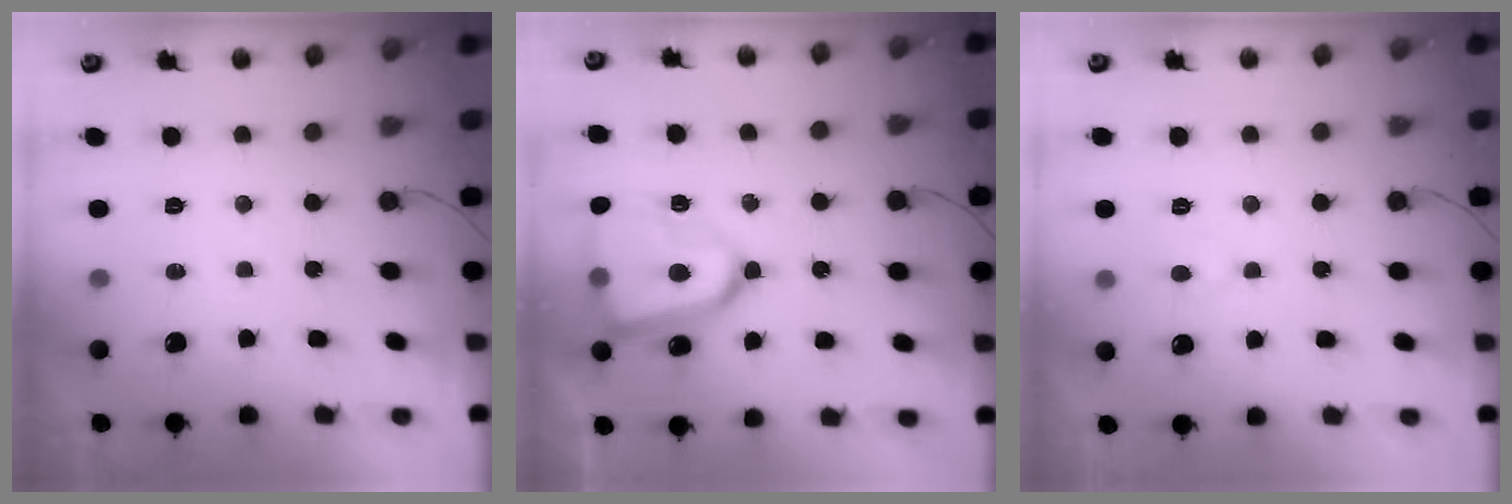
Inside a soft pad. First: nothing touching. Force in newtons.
{"total": 19.7, "press": 19.6, "slide": 1.6}
{"total": 4.6, "press": 4.6, "slide": 0.6}